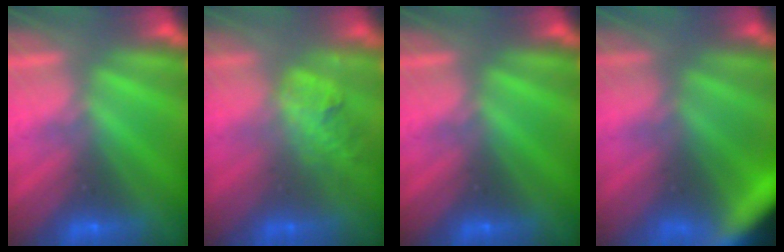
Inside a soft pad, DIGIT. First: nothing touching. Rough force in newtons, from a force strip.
{"total": 1.8}
{"total": 0.0}
{"total": 6.1}